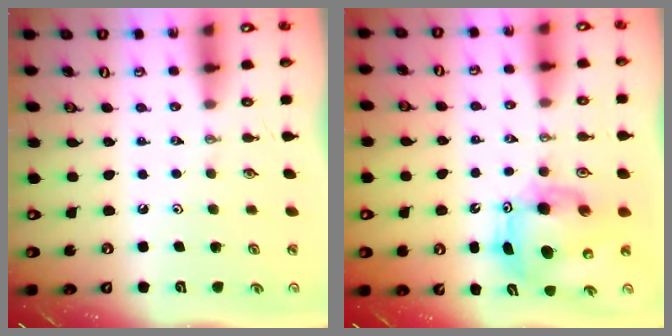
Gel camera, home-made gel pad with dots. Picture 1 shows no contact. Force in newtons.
{"total": 10.0, "press": 9.9, "slide": 1.6}